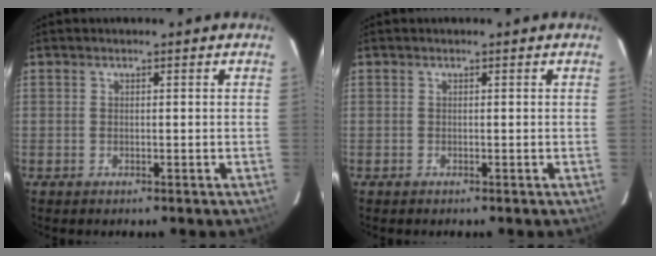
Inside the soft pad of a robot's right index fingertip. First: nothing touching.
{"total": 0.0}